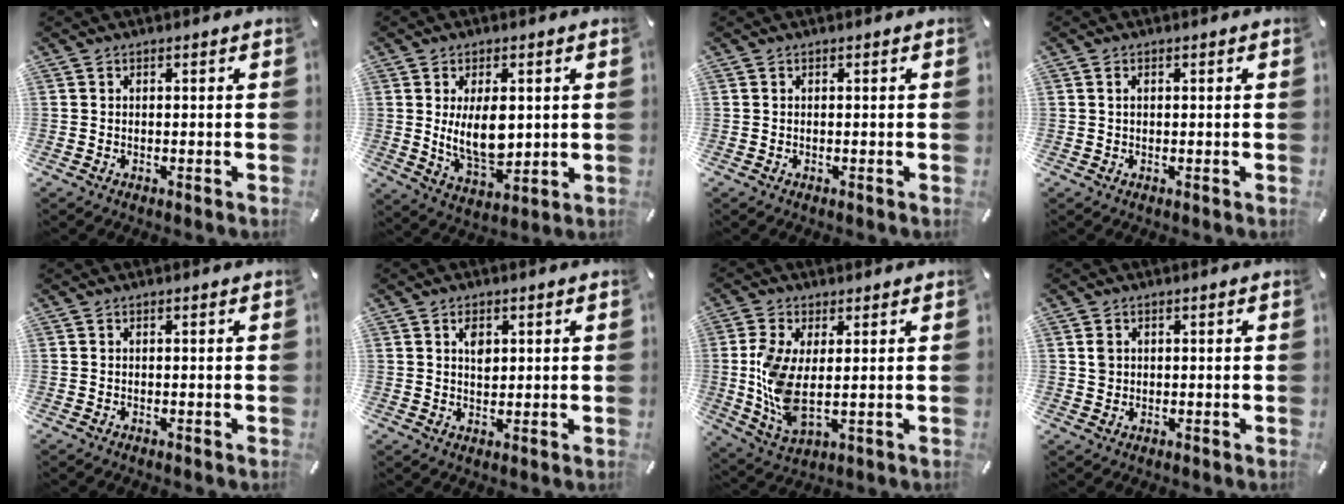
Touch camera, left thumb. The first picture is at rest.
{"total": 11.2, "force": [1.4, 6.3, 9.1], "torque": [-0.170, -0.014, 0.019]}
{"total": 0.0}
{"total": 0.9, "force": [0.3, 0.7, 0.6], "torque": [-0.015, 0.005, 0.004]}
{"total": 0.0}
{"total": 3.6, "force": [1.4, 2.5, 2.2], "torque": [-0.023, -0.003, 0.019]}
{"total": 10.2, "force": [1.2, 4.9, 8.8], "torque": [-0.207, -0.014, 0.024]}
{"total": 2.3, "force": [0.6, 2.2, 0.5], "torque": [-0.005, 0.003, 0.008]}